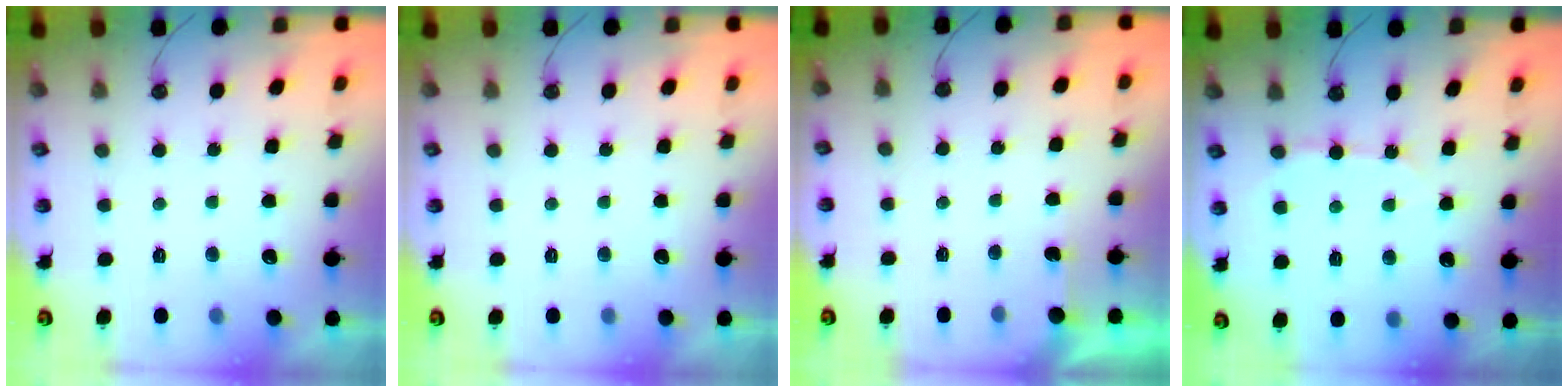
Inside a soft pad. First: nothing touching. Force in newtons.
{"total": 0.0}
{"total": 2.3, "press": 2.2, "slide": 0.3}
{"total": 6.2, "press": 6.2, "slide": 0.5}